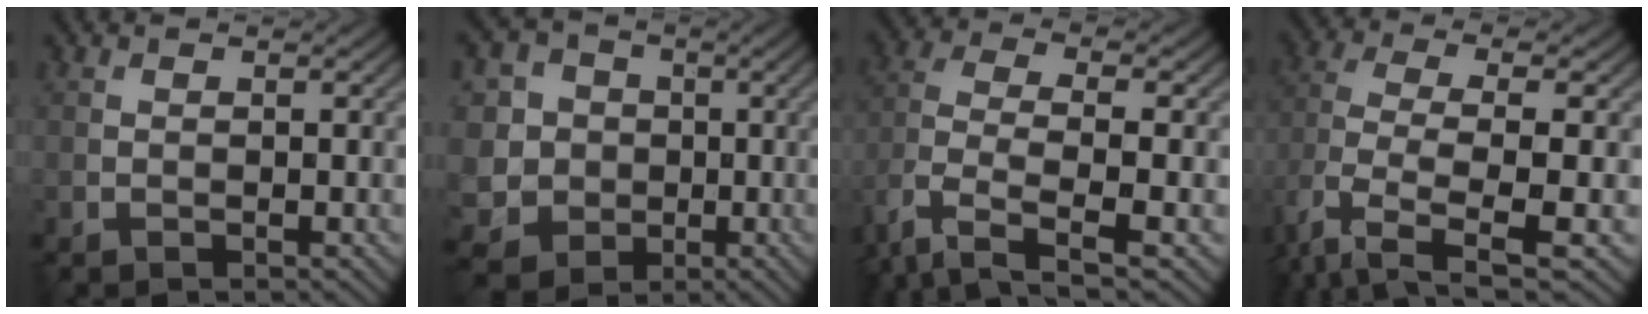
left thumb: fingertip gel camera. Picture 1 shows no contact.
{"total": 8.3, "force": [-0.8, 7.8, 2.6], "torque": [-0.090, -0.012, -0.040]}
{"total": 7.8, "force": [-4.2, 2.8, 5.8], "torque": [-0.134, -0.012, -0.092]}
{"total": 6.7, "force": [-2.2, 2.6, 5.8], "torque": [-0.135, -0.008, -0.055]}